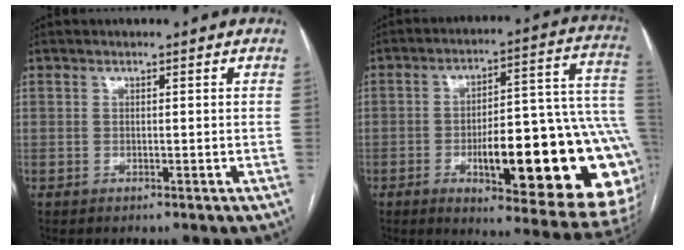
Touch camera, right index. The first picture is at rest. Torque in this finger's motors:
{"motor_torque": [1.44, -0.69, 0.68, 0.21]}